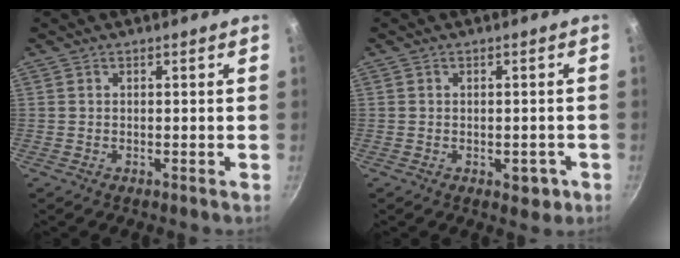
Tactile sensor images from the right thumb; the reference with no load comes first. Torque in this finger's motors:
{"motor_torque": [0.21, 0.33, -0.18, 0.29, -0.01]}